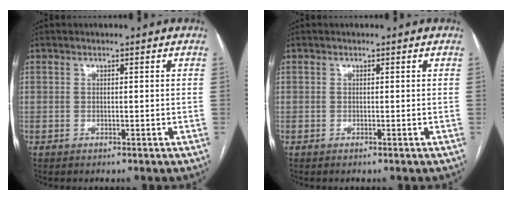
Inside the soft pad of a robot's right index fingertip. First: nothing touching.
{"total": 0.0}